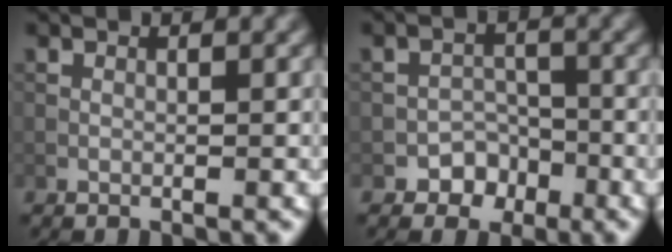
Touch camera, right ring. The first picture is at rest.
{"total": 2.7, "force": [-1.8, 2.0, 0.5], "torque": [0.006, 0.012, -0.026]}